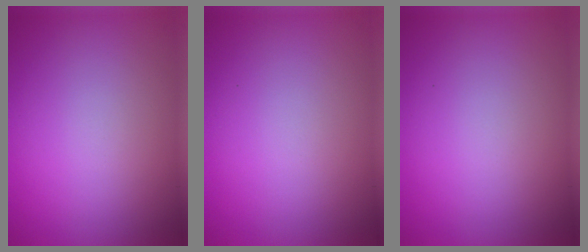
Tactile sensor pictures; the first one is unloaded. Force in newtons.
{"total": 0.0}
{"total": 0.0}